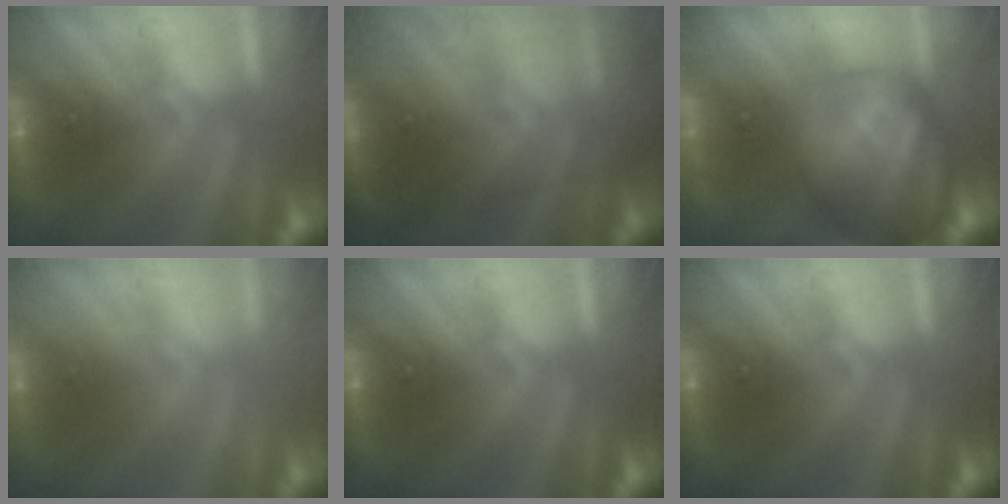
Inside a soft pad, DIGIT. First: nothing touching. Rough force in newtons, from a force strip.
{"total": 7.6}
{"total": 7.1}
{"total": 2.8}
{"total": 0.0}
{"total": 0.0}